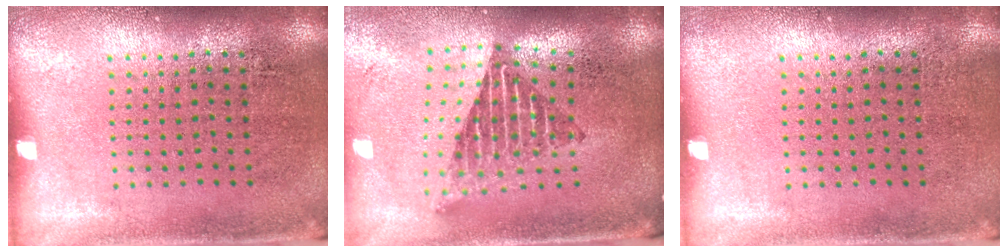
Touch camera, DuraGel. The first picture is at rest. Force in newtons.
{"total": 2.2, "press": 1.6, "slide": 1.4}
{"total": 0.0}